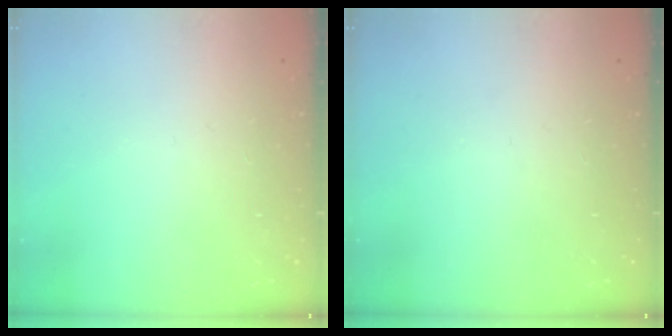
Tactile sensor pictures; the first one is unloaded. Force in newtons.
{"total": 0.0}